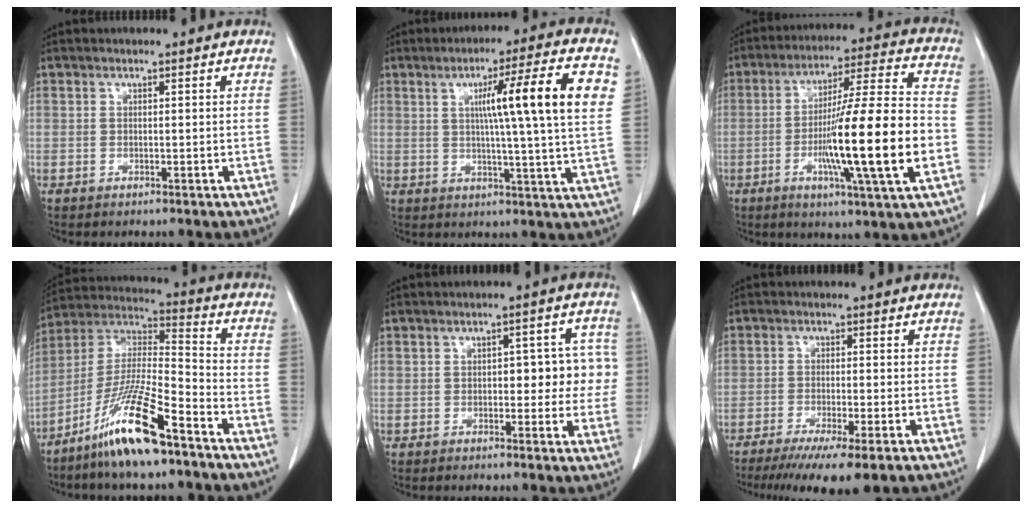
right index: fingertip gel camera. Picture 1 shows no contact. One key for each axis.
{"total": 14.5, "fx": 3.9, "fy": -0.9, "fz": 14.0, "tx": -0.207, "ty": 0.010, "tz": 0.049}
{"total": 19.5, "fx": -4.4, "fy": 0.0, "fz": 19.0, "tx": -0.306, "ty": -0.007, "tz": -0.074}
{"total": 15.1, "fx": -9.6, "fy": 1.3, "fz": 11.5, "tx": -0.234, "ty": -0.016, "tz": -0.183}
{"total": 6.9, "fx": 0.5, "fy": 3.5, "fz": 6.0, "tx": -0.056, "ty": 0.029, "tz": 0.007}
{"total": 11.4, "fx": -8.1, "fy": 1.3, "fz": 7.9, "tx": -0.114, "ty": -0.027, "tz": -0.122}